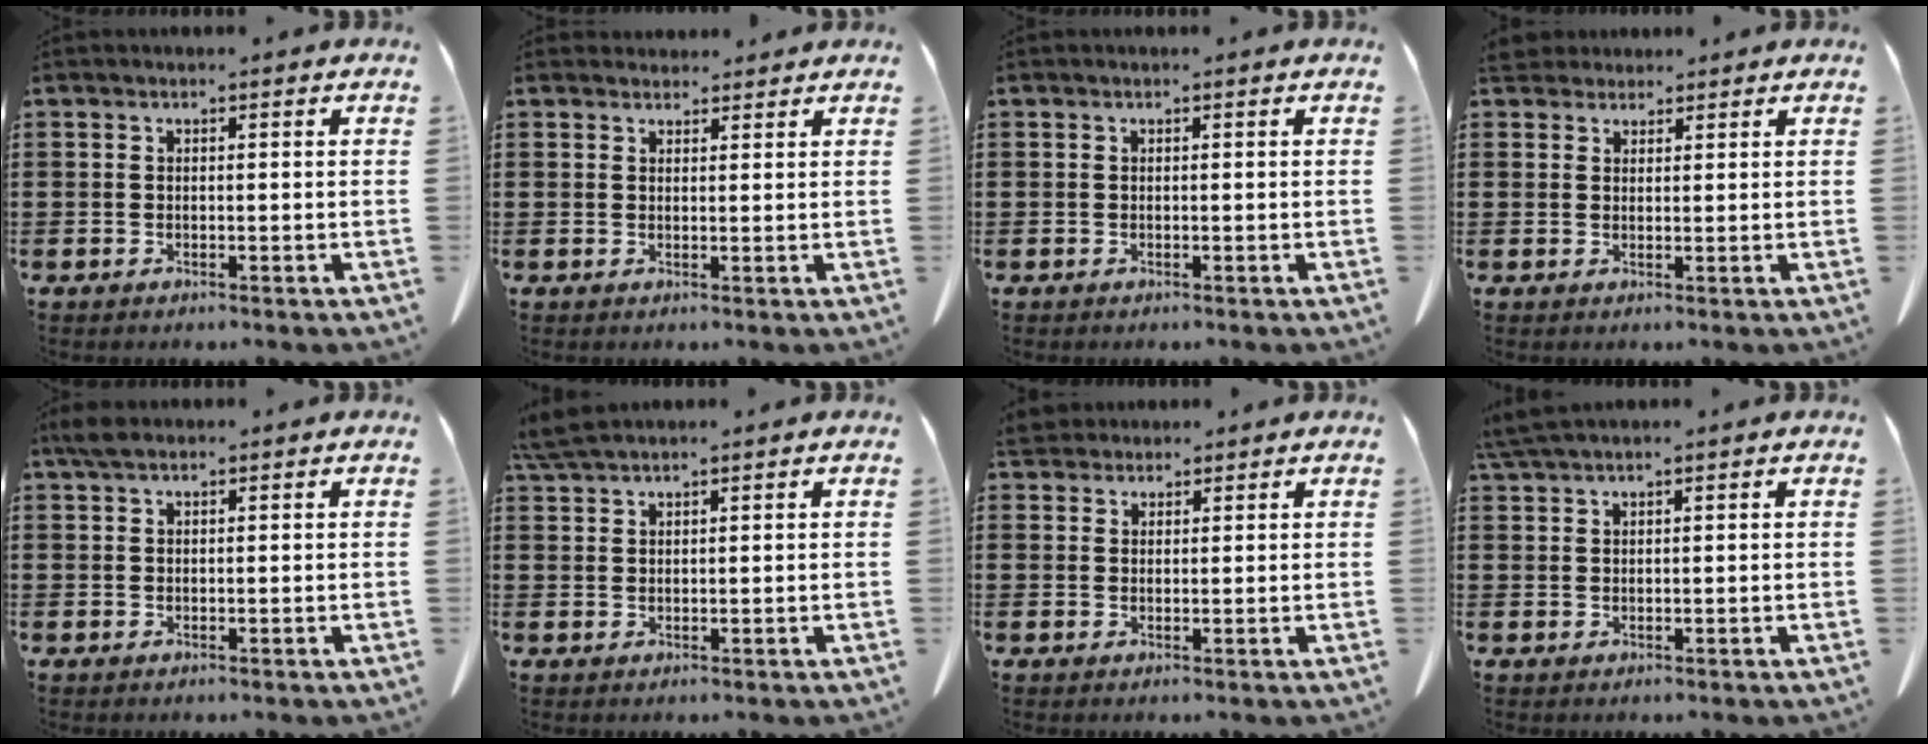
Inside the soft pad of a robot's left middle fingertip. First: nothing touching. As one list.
[{"total": 2.1, "force": [2.0, 0.7, 0.1], "torque": [0.000, -0.004, 0.038]}, {"total": 0.0}, {"total": 3.1, "force": [2.8, 1.2, 0.6], "torque": [-0.021, 0.001, 0.054]}, {"total": 2.1, "force": [1.2, 0.8, 1.5], "torque": [-0.033, 0.004, 0.021]}, {"total": 3.2, "force": [2.8, 0.2, 1.5], "torque": [-0.038, -0.001, 0.055]}, {"total": 2.8, "force": [2.5, 1.0, 0.4], "torque": [-0.017, 0.000, 0.050]}, {"total": 2.7, "force": [2.2, 0.0, 1.5], "torque": [-0.034, 0.001, 0.044]}]